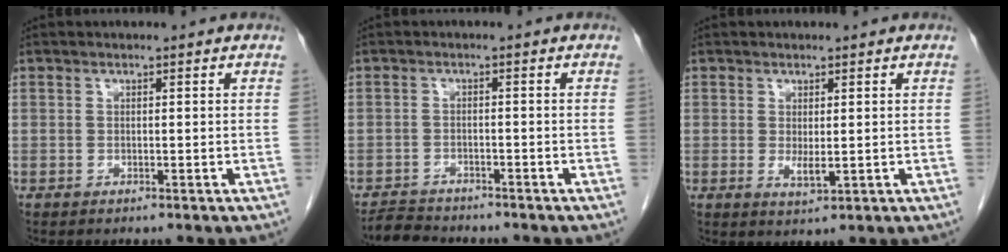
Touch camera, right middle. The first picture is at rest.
{"total": 3.7, "force": [-3.6, 0.8, 0.2], "torque": [-0.007, -0.012, -0.064]}
{"total": 2.1, "force": [0.1, 0.6, 2.0], "torque": [-0.039, -0.008, 0.009]}